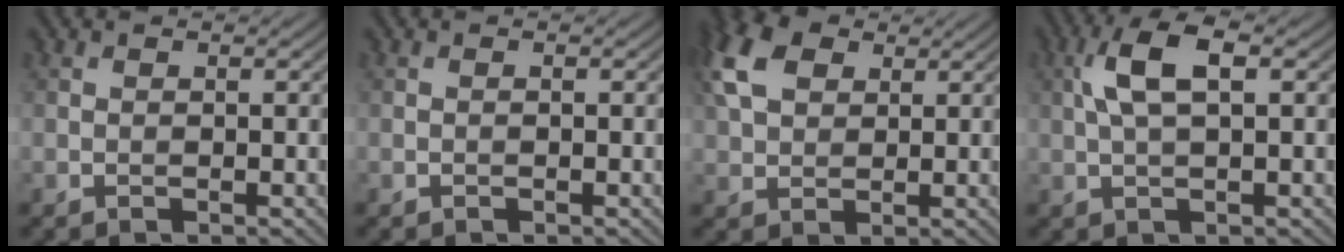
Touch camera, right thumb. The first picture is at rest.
{"total": 0.0}
{"total": 7.9, "force": [3.1, 5.2, 5.2], "torque": [-0.145, 0.024, 0.058]}
{"total": 5.8, "force": [1.4, 2.0, 5.3], "torque": [-0.112, 0.013, 0.025]}